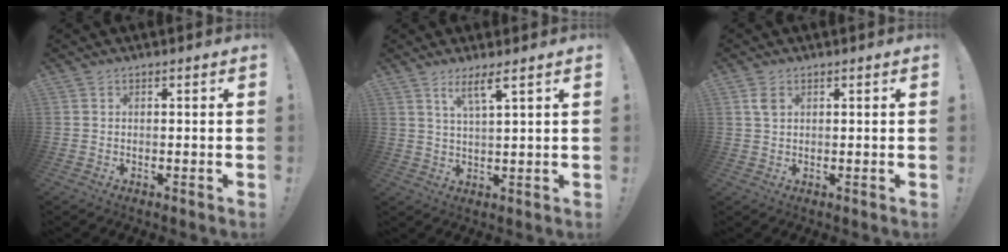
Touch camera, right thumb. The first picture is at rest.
{"total": 5.4, "force": [3.5, 0.3, 4.2], "torque": [-0.077, -0.010, 0.056]}
{"total": 2.9, "force": [1.3, 1.5, 2.1], "torque": [-0.030, -0.004, 0.022]}